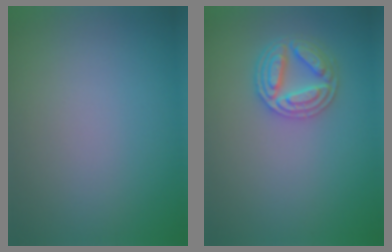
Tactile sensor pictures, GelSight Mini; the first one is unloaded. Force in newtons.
{"total": 4.0, "press": 3.8, "slide": 1.3}